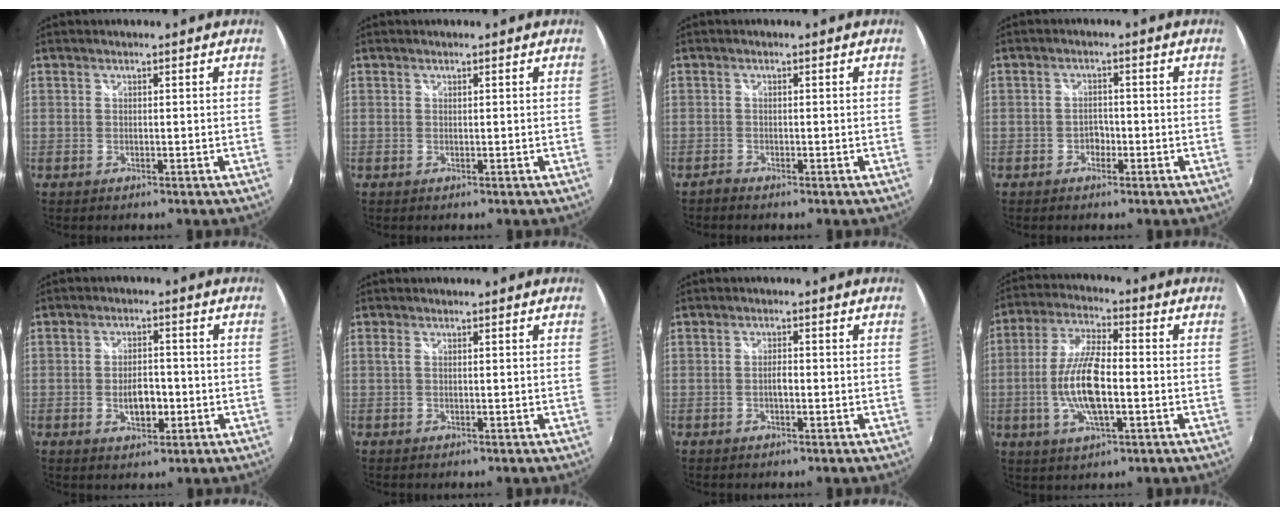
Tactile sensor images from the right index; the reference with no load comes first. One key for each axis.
{"total": 0.0}
{"total": 0.9, "fx": -0.9, "fy": 0.1, "fz": 0.0, "tx": -0.002, "ty": -0.004, "tz": -0.021}
{"total": 2.0, "fx": -1.1, "fy": 1.5, "fz": 0.8, "tx": -0.017, "ty": 0.004, "tz": -0.019}
{"total": 5.0, "fx": -1.3, "fy": 2.8, "fz": 4.0, "tx": -0.075, "ty": -0.002, "tz": -0.018}
{"total": 0.8, "fx": 0.2, "fy": 0.2, "fz": 0.7, "tx": -0.018, "ty": 0.001, "tz": 0.000}
{"total": 1.3, "fx": -0.5, "fy": 0.5, "fz": 1.1, "tx": -0.022, "ty": 0.001, "tz": -0.009}
{"total": 11.9, "fx": -2.3, "fy": 3.6, "fz": 11.1, "tx": -0.229, "ty": 0.001, "tz": -0.045}